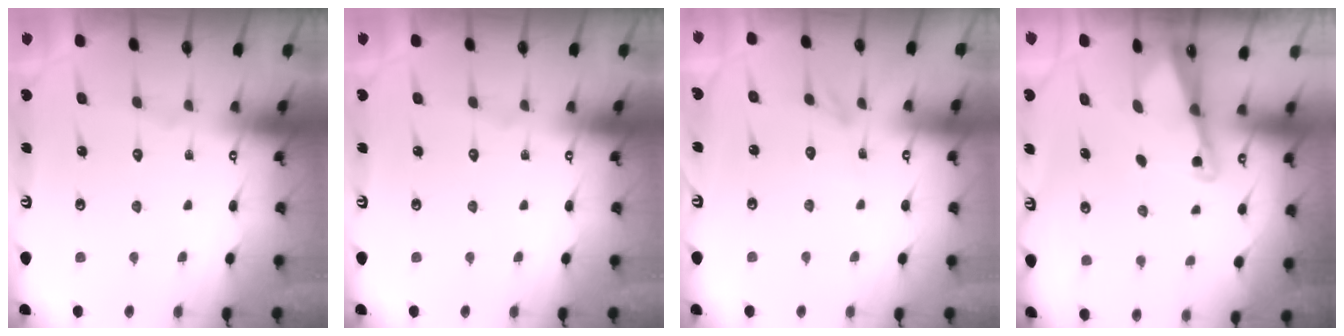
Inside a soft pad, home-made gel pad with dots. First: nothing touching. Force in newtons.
{"total": 0.0}
{"total": 2.8, "press": 2.8, "slide": 0.3}
{"total": 2.2, "press": 2.2, "slide": 0.3}